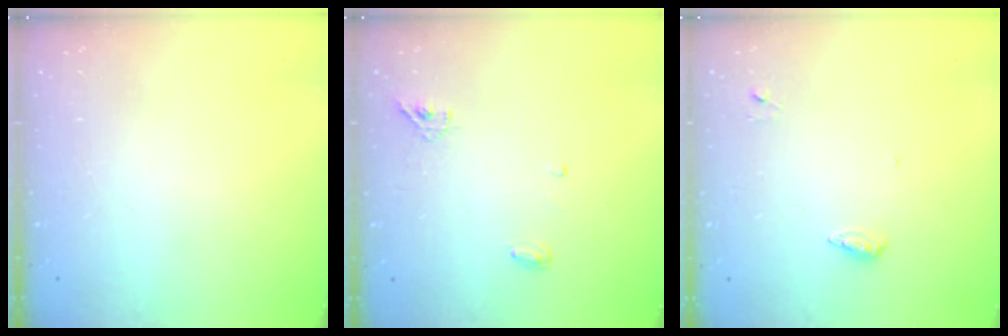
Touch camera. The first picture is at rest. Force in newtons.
{"total": 5.1, "press": 5.0, "slide": 1.1}
{"total": 4.6, "press": 4.4, "slide": 1.0}